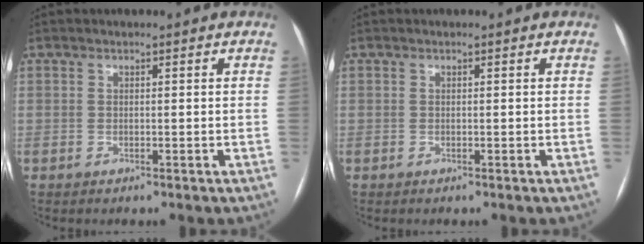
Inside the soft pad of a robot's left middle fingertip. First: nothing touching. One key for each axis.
{"total": 0.0}